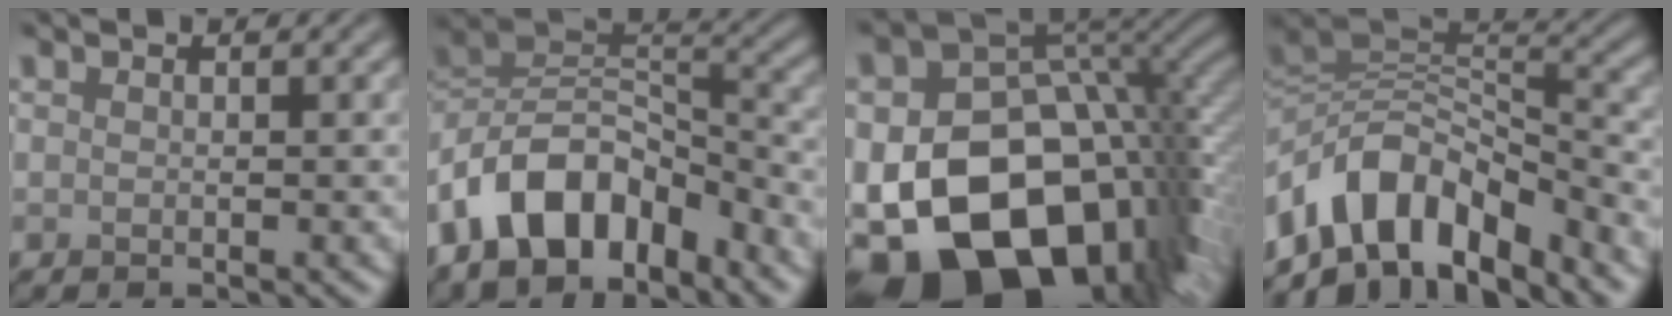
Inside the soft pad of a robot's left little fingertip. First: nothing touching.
{"total": 10.6, "force": [-6.4, 5.6, 6.3], "torque": [-0.104, 0.011, -0.131]}
{"total": 19.6, "force": [-6.6, 13.3, 12.8], "torque": [-0.228, -0.040, -0.089]}
{"total": 10.3, "force": [-5.4, 5.6, 6.8], "torque": [-0.111, 0.016, -0.106]}